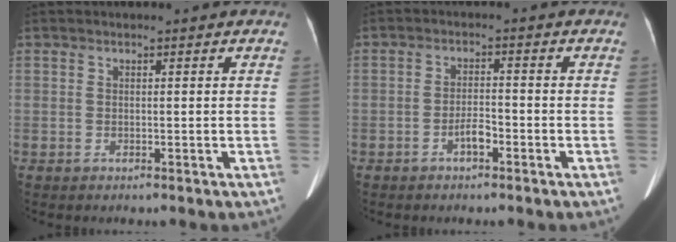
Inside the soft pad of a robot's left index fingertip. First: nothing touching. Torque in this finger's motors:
{"motor_torque": [0.00, 0.01, 0.00, 0.01]}